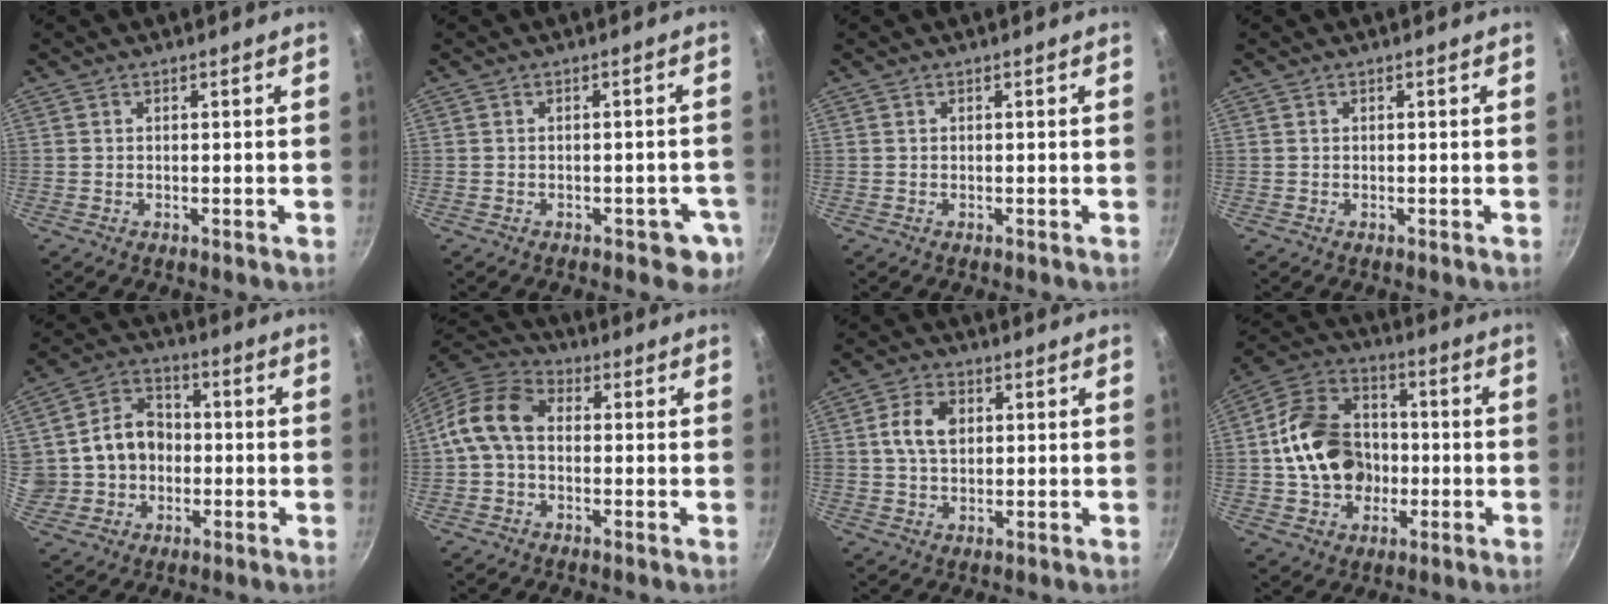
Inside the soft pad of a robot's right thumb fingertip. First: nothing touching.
{"total": 4.9, "force": [-1.8, 2.8, 3.6], "torque": [-0.018, 0.012, -0.013]}
{"total": 0.0}
{"total": 0.0}
{"total": 12.5, "force": [-0.2, 10.8, 6.2], "torque": [-0.079, 0.028, -0.003]}
{"total": 9.7, "force": [0.0, 7.0, 6.7], "torque": [-0.113, 0.031, -0.021]}
{"total": 6.8, "force": [1.3, 4.8, 4.8], "torque": [-0.075, 0.008, 0.018]}
{"total": 16.9, "force": [-1.1, 13.4, 10.1], "torque": [-0.151, 0.038, -0.024]}